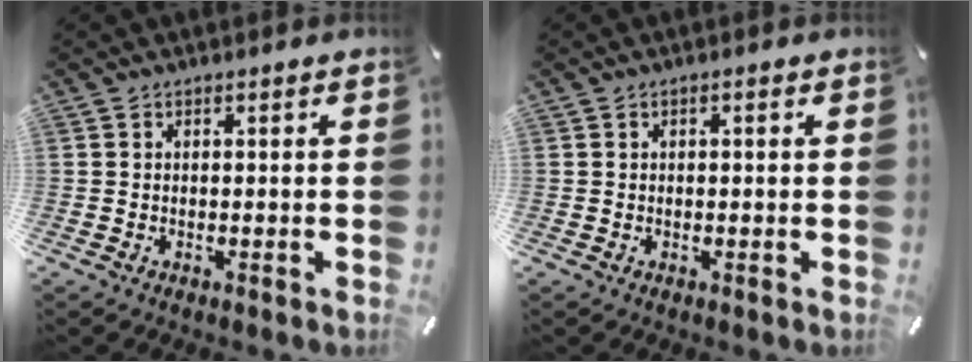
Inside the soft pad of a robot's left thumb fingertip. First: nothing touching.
{"total": 0.7, "force": [0.0, 0.3, 0.6], "torque": [-0.010, 0.002, -0.001]}